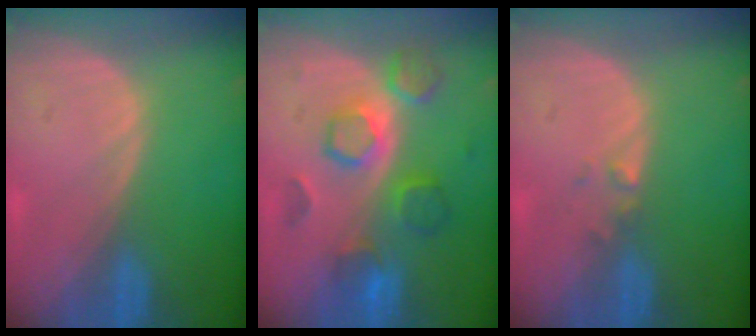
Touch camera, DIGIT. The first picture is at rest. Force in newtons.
{"total": 8.2, "press": 7.8, "slide": 2.5}
{"total": 1.3, "press": 1.0, "slide": 0.8}